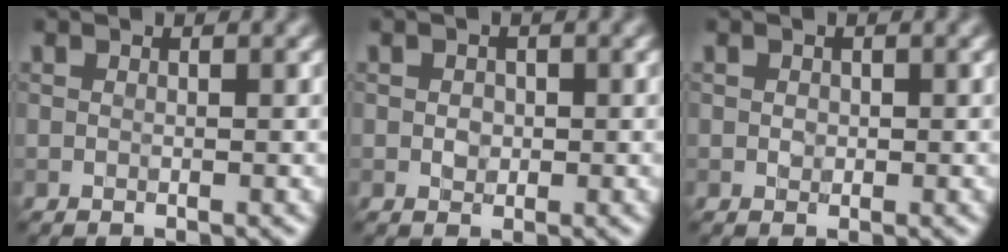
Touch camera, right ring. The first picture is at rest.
{"total": 1.0, "force": [0.0, 0.8, 0.5], "torque": [-0.007, -0.003, -0.001]}
{"total": 0.6, "force": [0.0, 0.5, 0.3], "torque": [-0.003, -0.003, -0.001]}